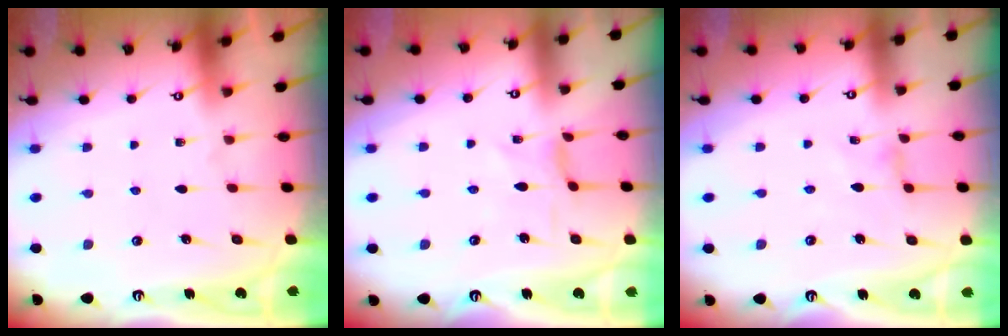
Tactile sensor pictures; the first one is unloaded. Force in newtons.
{"total": 0.7, "press": 0.6, "slide": 0.3}
{"total": 0.6, "press": 0.5, "slide": 0.2}